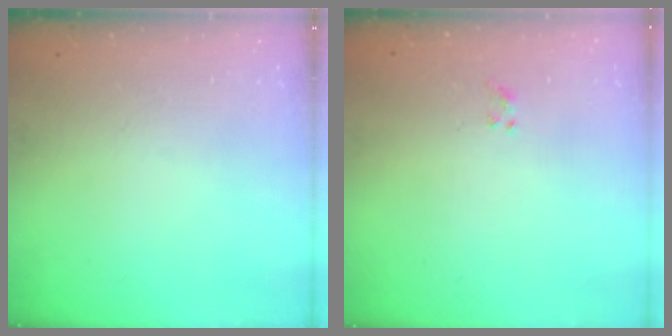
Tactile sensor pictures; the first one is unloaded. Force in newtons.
{"total": 2.9, "press": 2.7, "slide": 1.1}